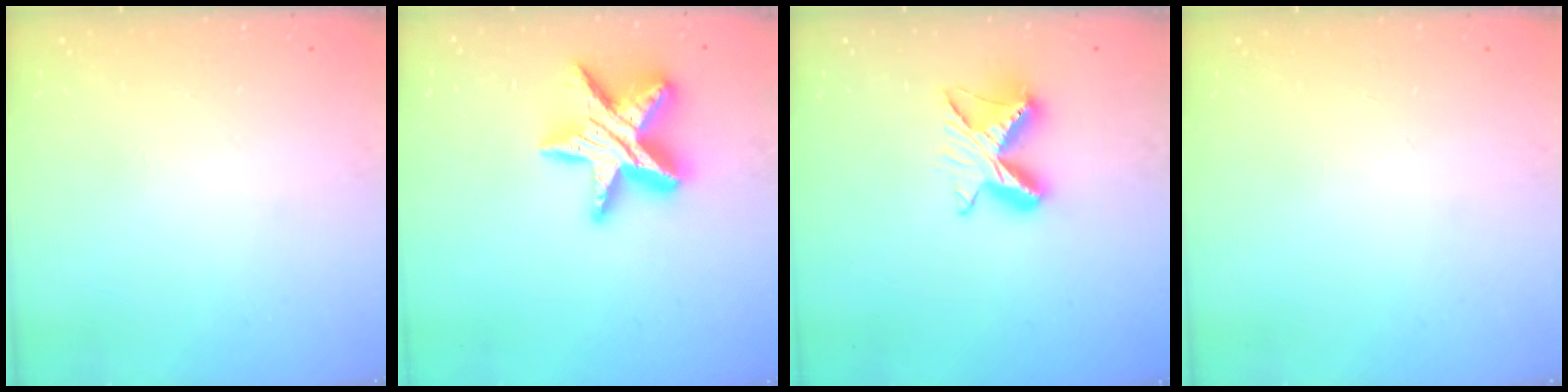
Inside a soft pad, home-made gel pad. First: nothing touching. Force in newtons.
{"total": 17.2, "press": 17.2, "slide": 1.5}
{"total": 9.8, "press": 9.8, "slide": 1.1}
{"total": 0.0}